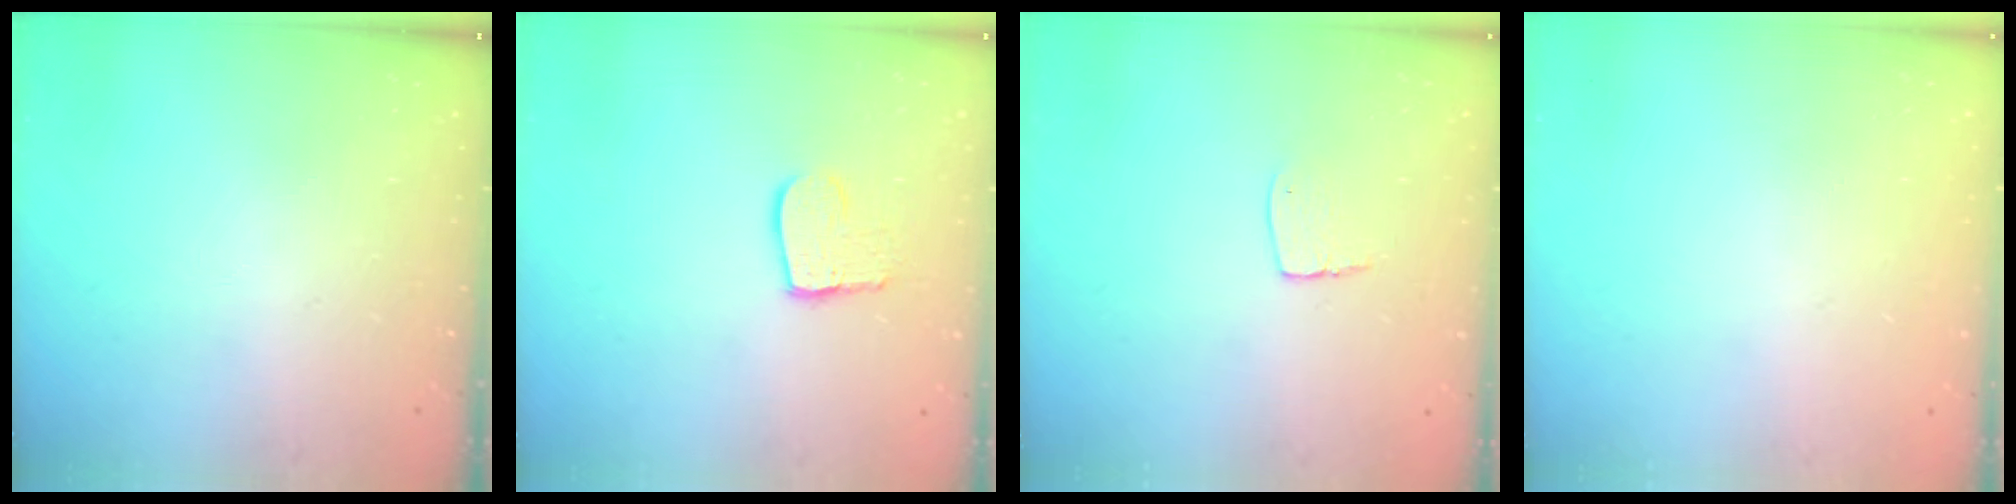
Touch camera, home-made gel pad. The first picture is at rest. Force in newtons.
{"total": 9.9, "press": 9.9, "slide": 0.8}
{"total": 5.6, "press": 5.6, "slide": 0.4}
{"total": 0.0}